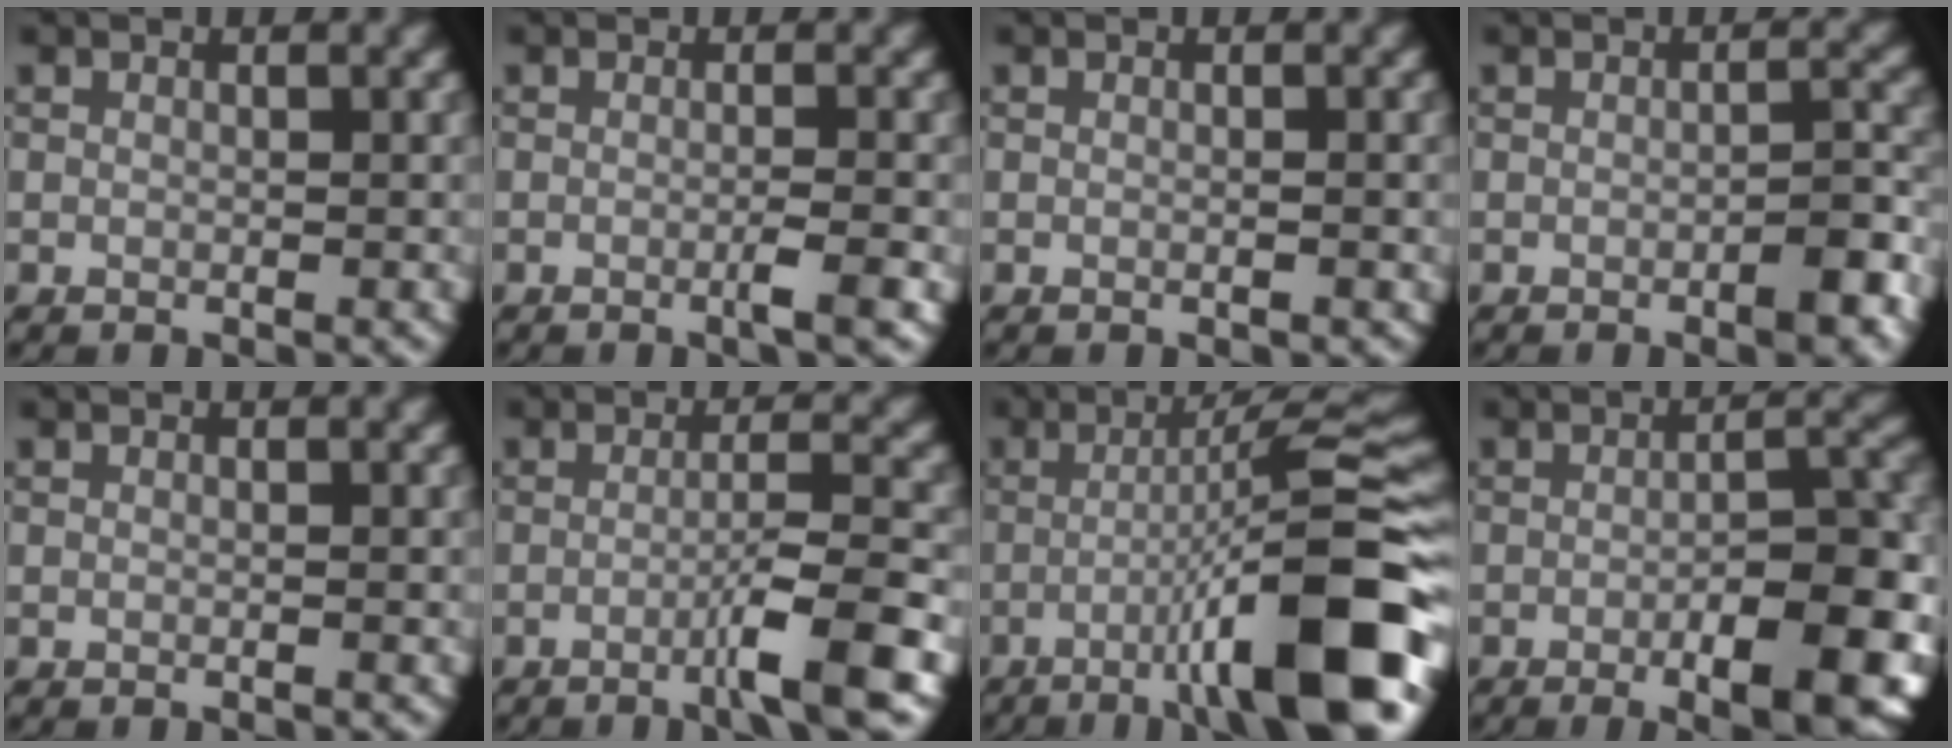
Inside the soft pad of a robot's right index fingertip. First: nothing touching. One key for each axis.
{"total": 1.8, "fx": -0.6, "fy": 0.2, "fz": 1.7, "tx": -0.025, "ty": 0.001, "tz": -0.015}
{"total": 0.5, "fx": -0.1, "fy": 0.0, "fz": 0.5, "tx": -0.008, "ty": 0.001, "tz": -0.001}
{"total": 3.3, "fx": -1.5, "fy": 0.7, "fz": 2.8, "tx": -0.041, "ty": 0.005, "tz": -0.026}
{"total": 0.0}
{"total": 5.0, "fx": -2.1, "fy": 0.4, "fz": 4.5, "tx": -0.064, "ty": 0.011, "tz": -0.048}
{"total": 12.5, "fx": -4.5, "fy": 1.6, "fz": 11.6, "tx": -0.150, "ty": 0.023, "tz": -0.070}
{"total": 10.6, "fx": -4.1, "fy": 3.4, "fz": 9.2, "tx": -0.121, "ty": 0.000, "tz": -0.050}